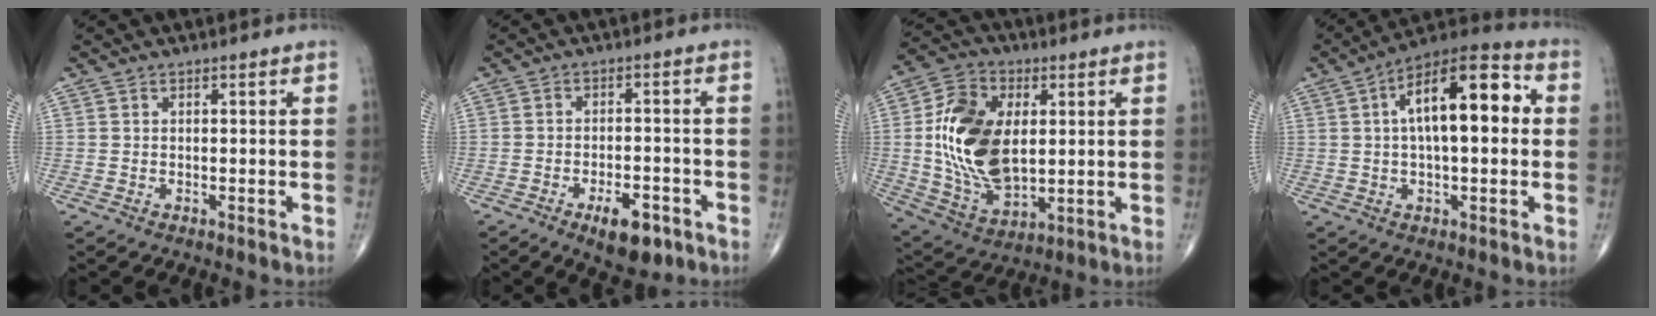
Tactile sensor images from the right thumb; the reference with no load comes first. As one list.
[{"total": 7.9, "force": [-4.2, 3.6, 5.7], "torque": [-0.073, 0.016, -0.058]}, {"total": 18.8, "force": [1.9, 11.5, 14.8], "torque": [-0.266, -0.011, 0.044]}, {"total": 16.2, "force": [2.7, 6.8, 14.4], "torque": [-0.211, 0.029, 0.031]}]